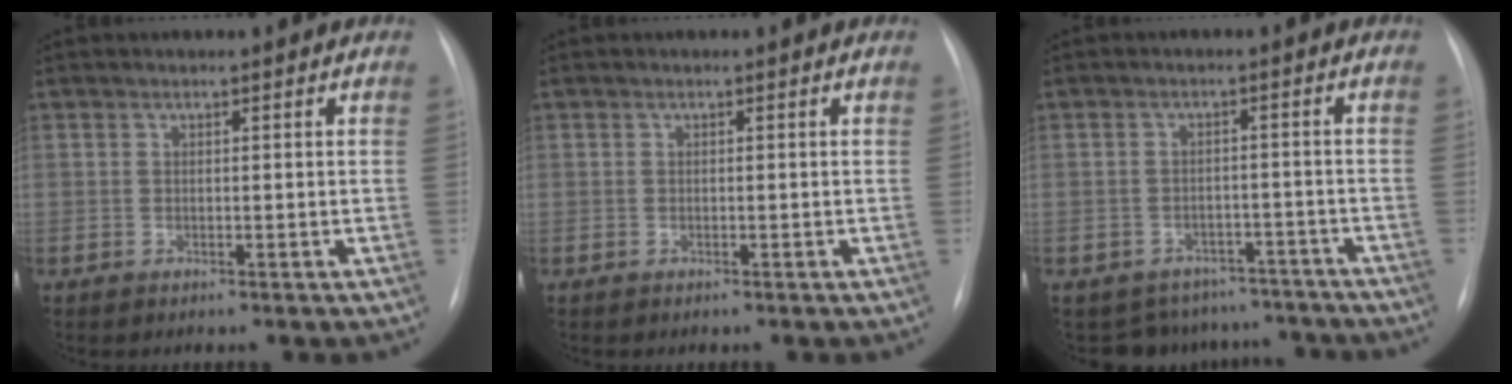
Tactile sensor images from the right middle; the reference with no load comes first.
{"total": 0.0}
{"total": 10.2, "force": [-9.0, 4.7, 0.2], "torque": [0.001, 0.021, -0.103]}